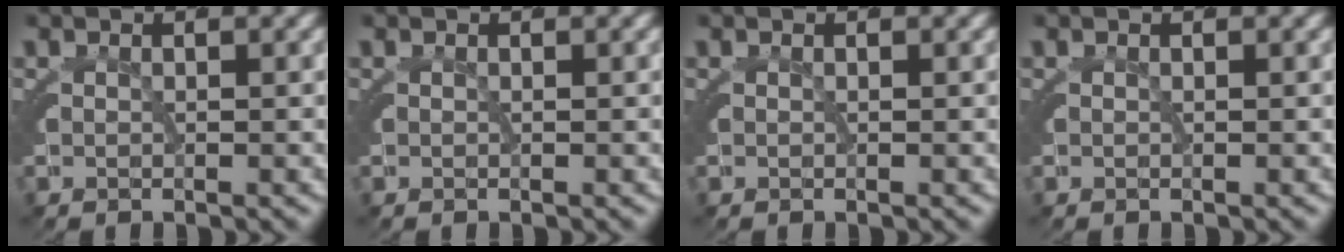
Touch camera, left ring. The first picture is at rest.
{"total": 0.0}
{"total": 0.0}
{"total": 0.0}